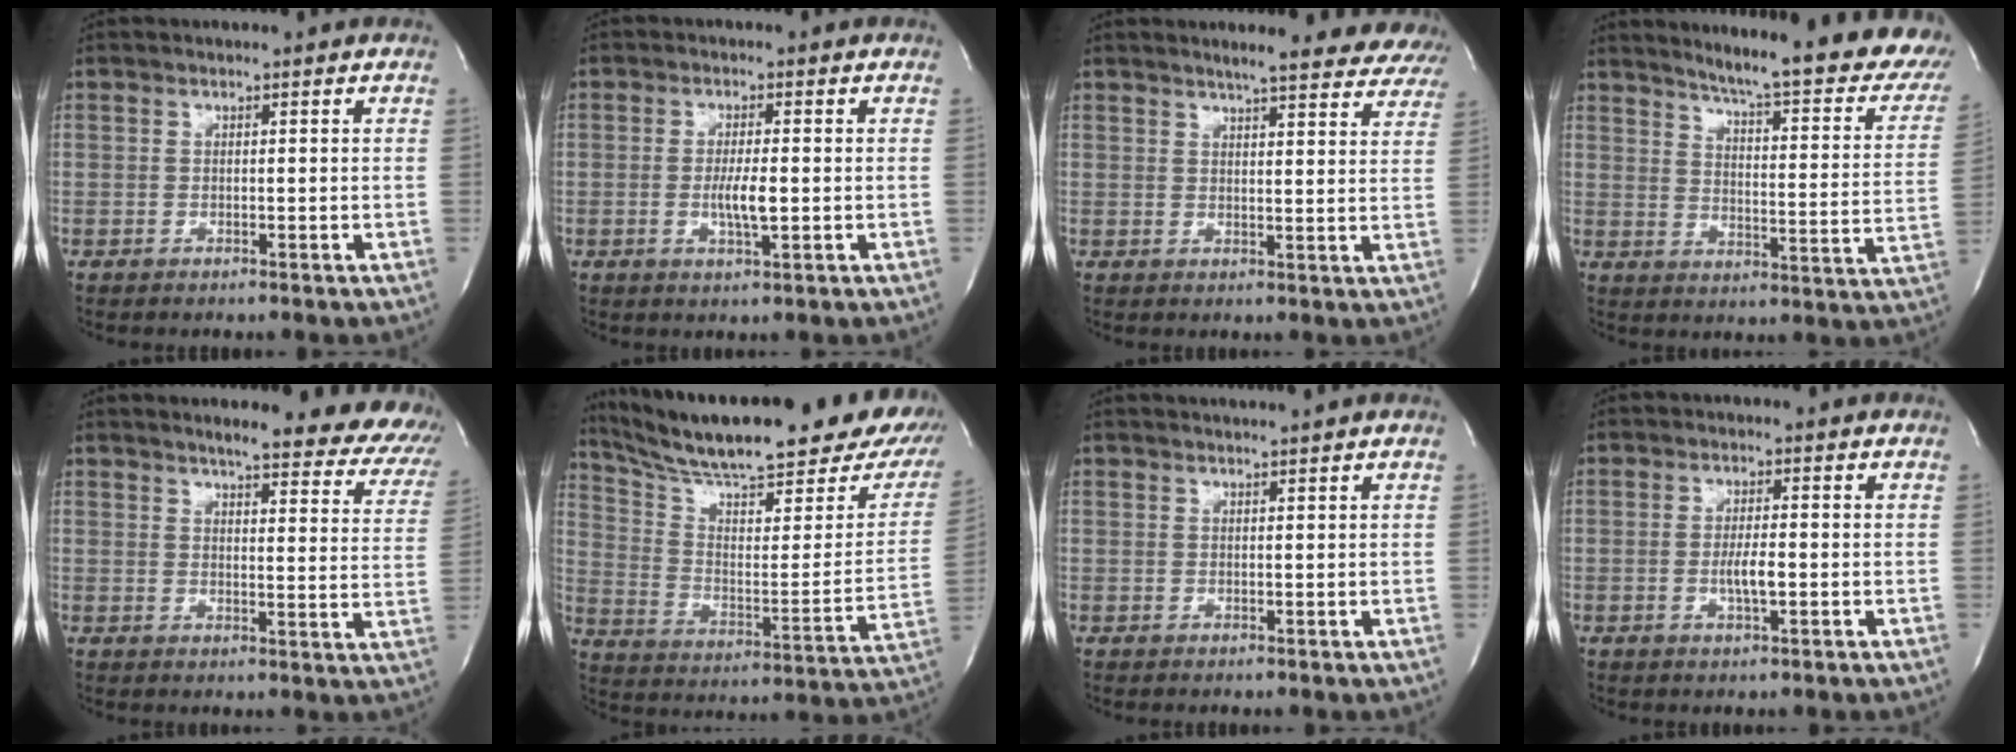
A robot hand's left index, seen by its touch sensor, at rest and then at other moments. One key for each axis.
{"total": 3.9, "fx": -0.7, "fy": 0.5, "fz": 3.8, "tx": -0.074, "ty": -0.008, "tz": -0.011}
{"total": 17.1, "fx": 15.8, "fy": 2.7, "fz": 5.9, "tx": -0.067, "ty": -0.030, "tz": 0.171}
{"total": 25.9, "fx": 21.5, "fy": 3.2, "fz": 14.1, "tx": -0.194, "ty": -0.075, "tz": 0.252}
{"total": 22.4, "fx": 20.4, "fy": 4.1, "fz": 8.4, "tx": -0.096, "ty": -0.072, "tz": 0.215}
{"total": 27.9, "fx": 22.9, "fy": 4.2, "fz": 15.4, "tx": -0.241, "ty": -0.055, "tz": 0.313}
{"total": 2.5, "fx": 2.3, "fy": -0.8, "fz": 0.8, "tx": -0.008, "ty": 0.004, "tz": 0.033}
{"total": 3.2, "fx": -0.8, "fy": 0.4, "fz": 3.1, "tx": -0.061, "ty": -0.005, "tz": -0.013}